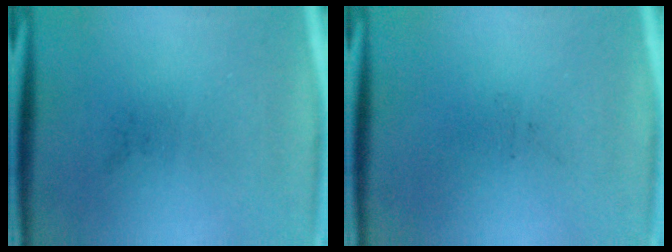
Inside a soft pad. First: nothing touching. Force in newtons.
{"total": 0.0}